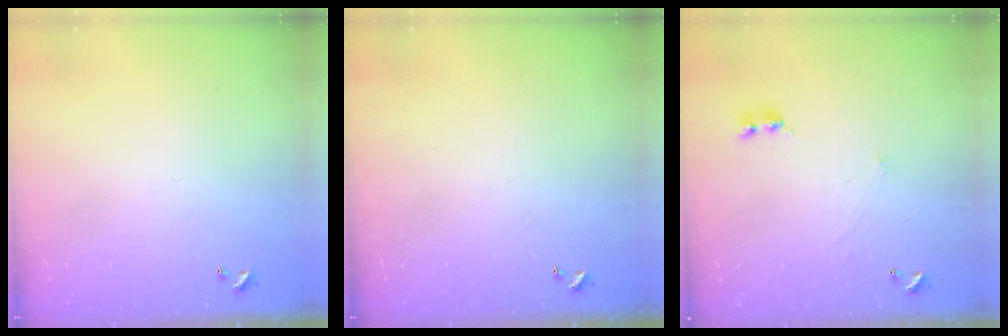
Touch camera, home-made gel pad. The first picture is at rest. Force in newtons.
{"total": 0.0}
{"total": 0.9, "press": 0.8, "slide": 0.3}